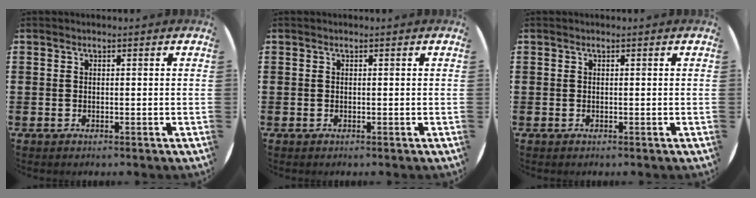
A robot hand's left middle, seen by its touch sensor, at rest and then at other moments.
{"total": 0.0}
{"total": 0.0}